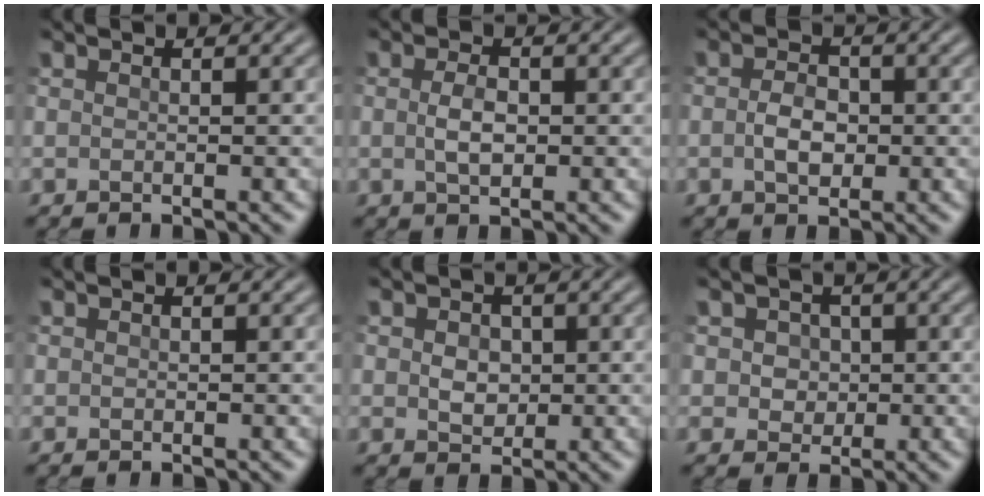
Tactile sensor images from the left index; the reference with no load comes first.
{"total": 2.3, "force": [0.0, 1.3, 1.9], "torque": [-0.043, 0.000, 0.000]}
{"total": 2.7, "force": [-0.3, 1.8, 2.0], "torque": [-0.039, -0.001, -0.009]}
{"total": 0.0}
{"total": 2.3, "force": [0.2, 1.8, 1.4], "torque": [-0.028, -0.002, 0.003]}
{"total": 3.1, "force": [0.8, 2.6, 1.4], "torque": [-0.018, 0.009, 0.008]}